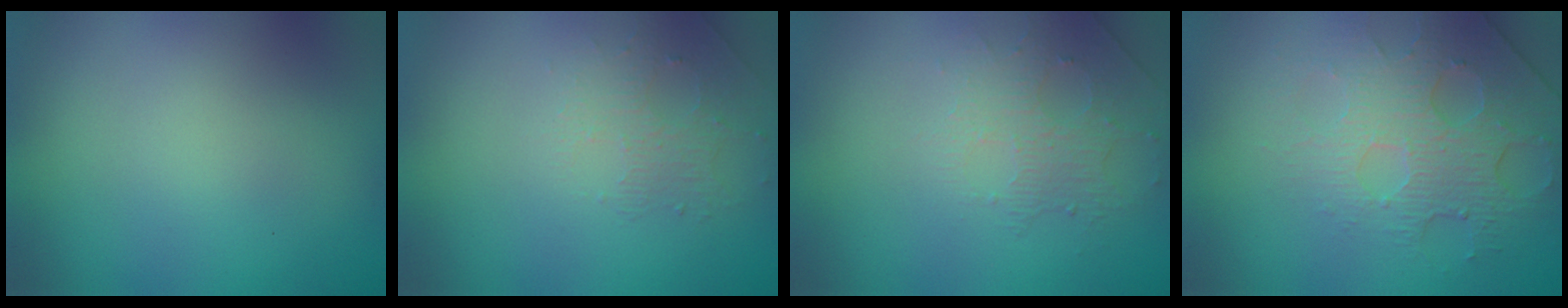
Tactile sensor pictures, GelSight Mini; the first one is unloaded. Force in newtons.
{"total": 1.4, "press": 0.7, "slide": 1.2}
{"total": 1.6, "press": 1.2, "slide": 1.0}
{"total": 4.1, "press": 3.9, "slide": 1.1}